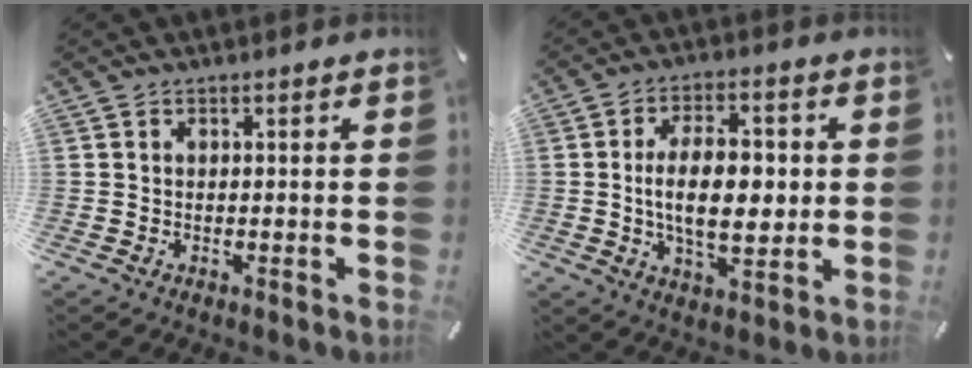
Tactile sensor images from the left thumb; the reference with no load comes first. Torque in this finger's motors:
{"motor_torque": [0.21, 1.40, 1.81, -0.15, 0.49]}